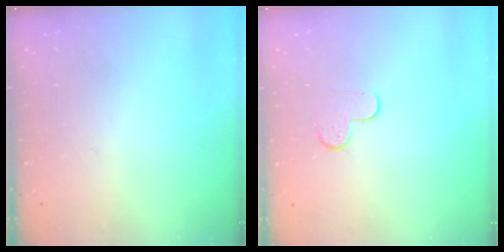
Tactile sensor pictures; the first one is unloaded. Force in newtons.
{"total": 5.8, "press": 5.7, "slide": 0.6}